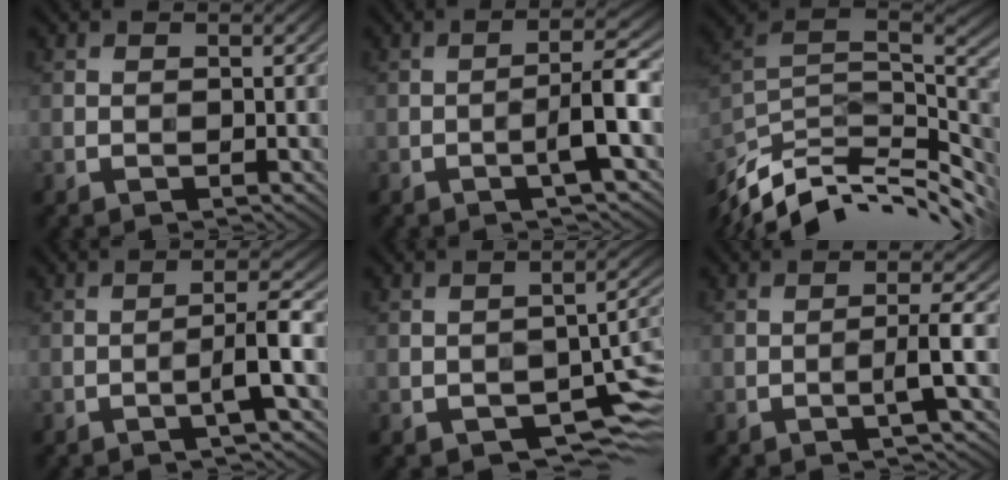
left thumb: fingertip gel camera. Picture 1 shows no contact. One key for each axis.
{"total": 4.8, "fx": -1.6, "fy": 0.2, "fz": 4.5, "tx": -0.073, "ty": 0.024, "tz": -0.034}
{"total": 12.4, "fx": -7.5, "fy": 4.7, "fz": 8.7, "tx": -0.219, "ty": -0.002, "tz": -0.124}
{"total": 4.2, "fx": -1.5, "fy": 0.1, "fz": 3.9, "tx": -0.064, "ty": 0.023, "tz": -0.032}
{"total": 8.4, "fx": -3.3, "fy": 4.2, "fz": 6.4, "tx": -0.091, "ty": -0.014, "tz": -0.047}
{"total": 3.1, "fx": -0.9, "fy": -0.2, "fz": 3.0, "tx": -0.053, "ty": 0.018, "tz": -0.023}